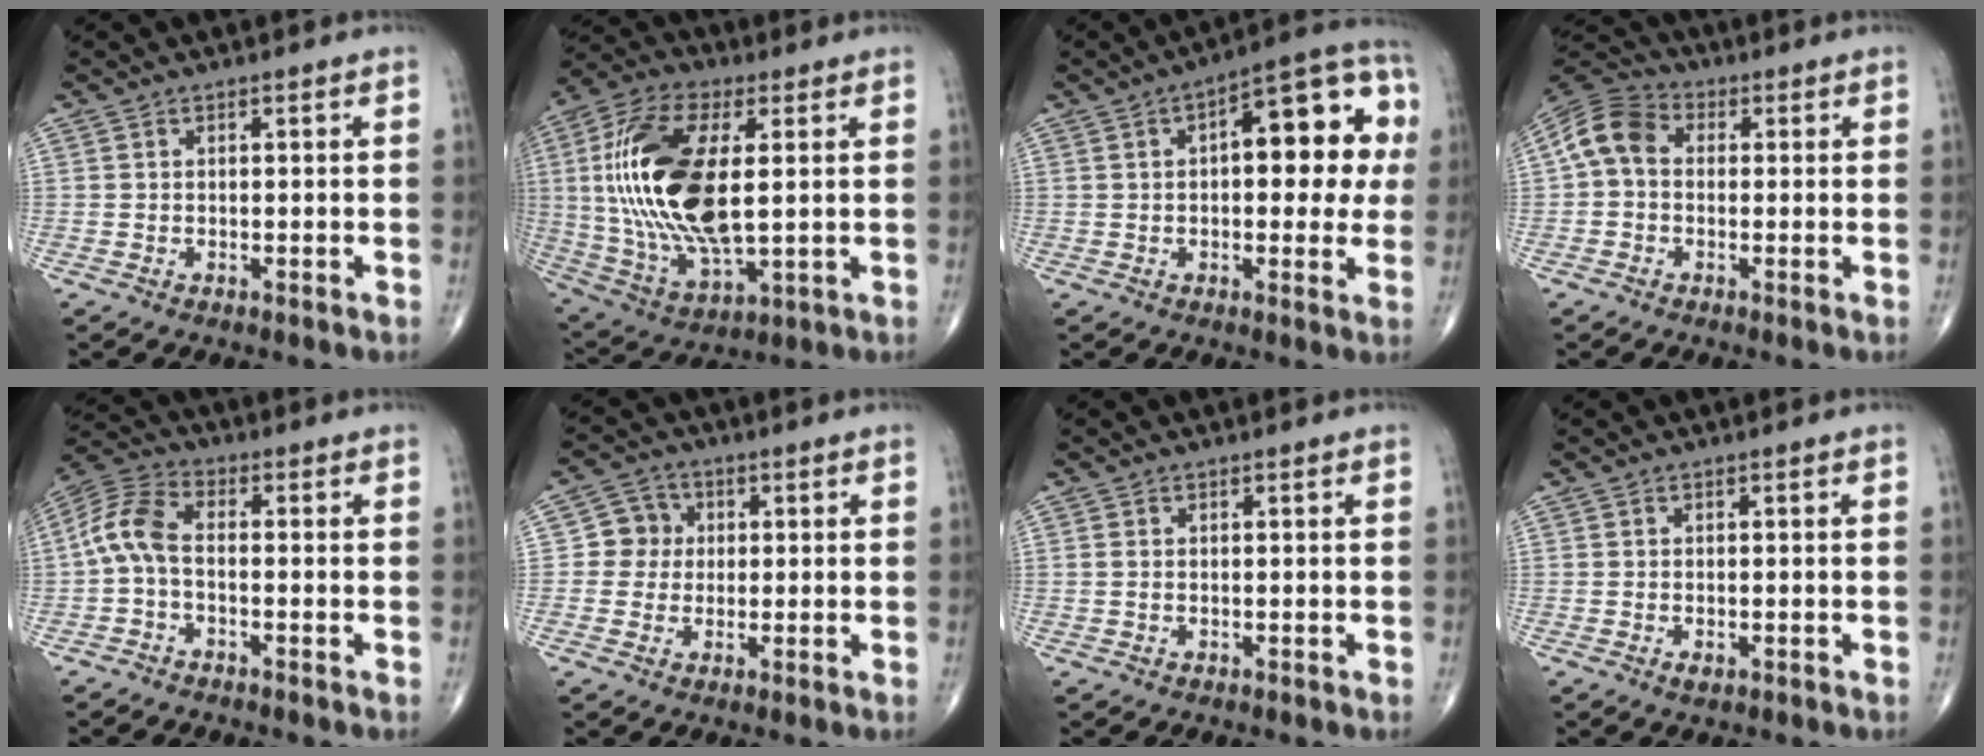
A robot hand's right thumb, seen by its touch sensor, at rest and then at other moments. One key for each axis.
{"total": 23.6, "fx": 2.7, "fy": 10.8, "fz": 20.8, "tx": -0.432, "ty": -0.011, "tz": 0.050}
{"total": 16.9, "fx": 2.5, "fy": 7.4, "fz": 15.0, "tx": -0.150, "ty": 0.028, "tz": 0.024}
{"total": 8.2, "fx": 0.3, "fy": 6.2, "fz": 5.3, "tx": -0.093, "ty": 0.025, "tz": -0.010}
{"total": 7.3, "fx": -1.3, "fy": 3.8, "fz": 6.1, "tx": -0.132, "ty": 0.026, "tz": -0.039}
{"total": 5.3, "fx": 0.3, "fy": 5.1, "fz": 1.4, "tx": 0.009, "ty": 0.009, "tz": -0.004}
{"total": 0.6, "fx": 0.0, "fy": 0.3, "fz": 0.5, "tx": -0.013, "ty": 0.002, "tz": 0.002}
{"total": 1.3, "fx": -0.5, "fy": 0.6, "fz": 1.0, "tx": -0.017, "ty": -0.002, "tz": -0.008}